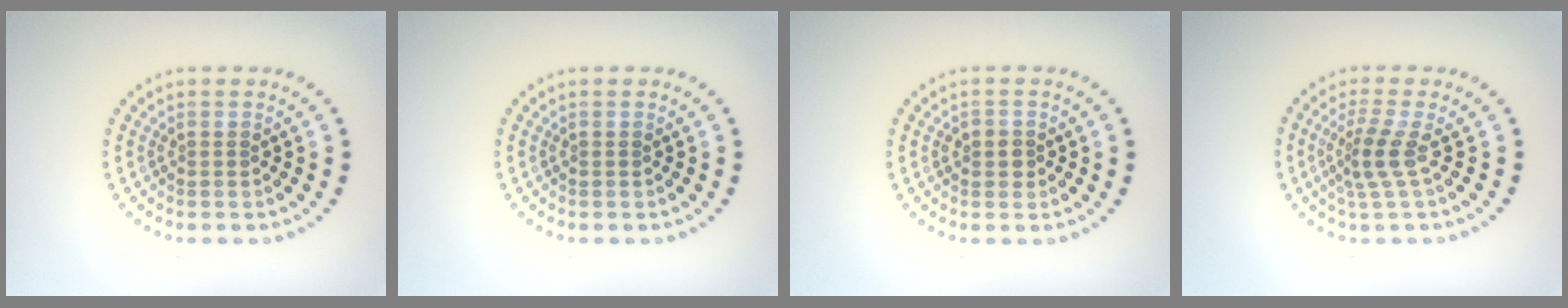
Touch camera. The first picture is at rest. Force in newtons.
{"total": 0.0}
{"total": 1.5, "press": 1.3, "slide": 0.6}
{"total": 2.5, "press": 1.8, "slide": 1.8}